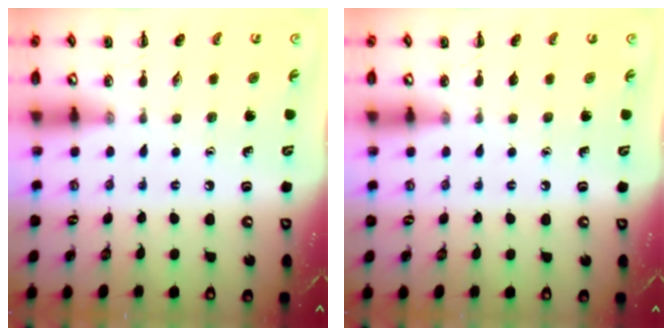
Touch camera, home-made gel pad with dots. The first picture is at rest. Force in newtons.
{"total": 0.6, "press": 0.6, "slide": 0.1}